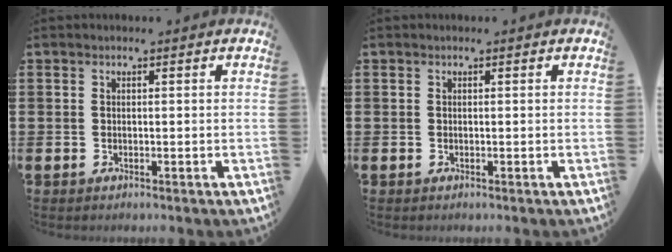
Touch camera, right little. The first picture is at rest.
{"total": 0.0}